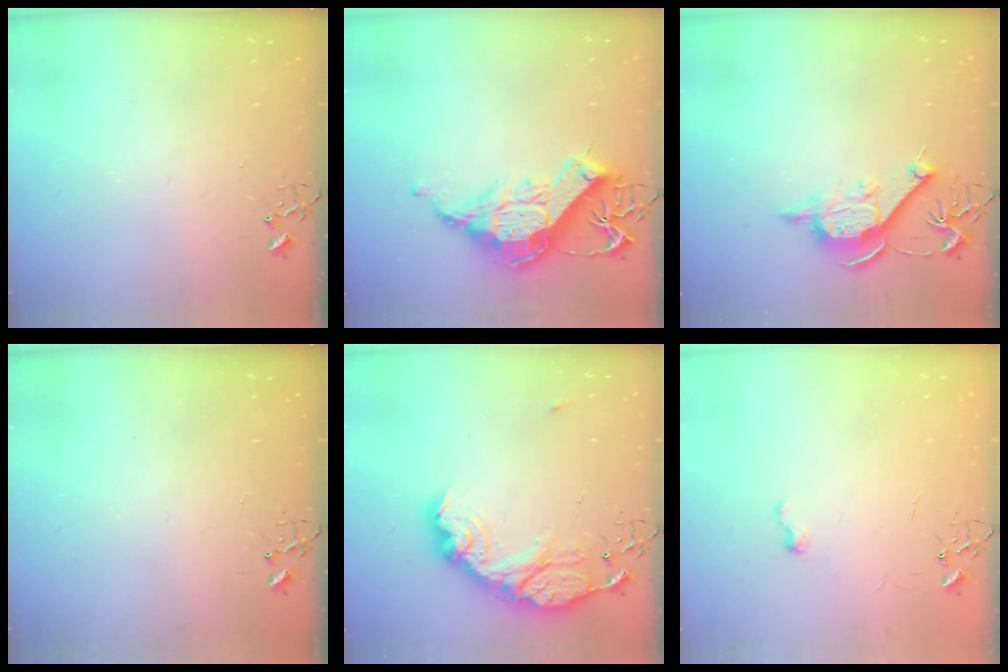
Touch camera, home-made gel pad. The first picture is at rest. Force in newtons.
{"total": 14.8, "press": 14.7, "slide": 1.9}
{"total": 10.6, "press": 10.6, "slide": 0.9}
{"total": 0.0}
{"total": 17.8, "press": 17.8, "slide": 1.3}
{"total": 4.7, "press": 4.6, "slide": 0.6}